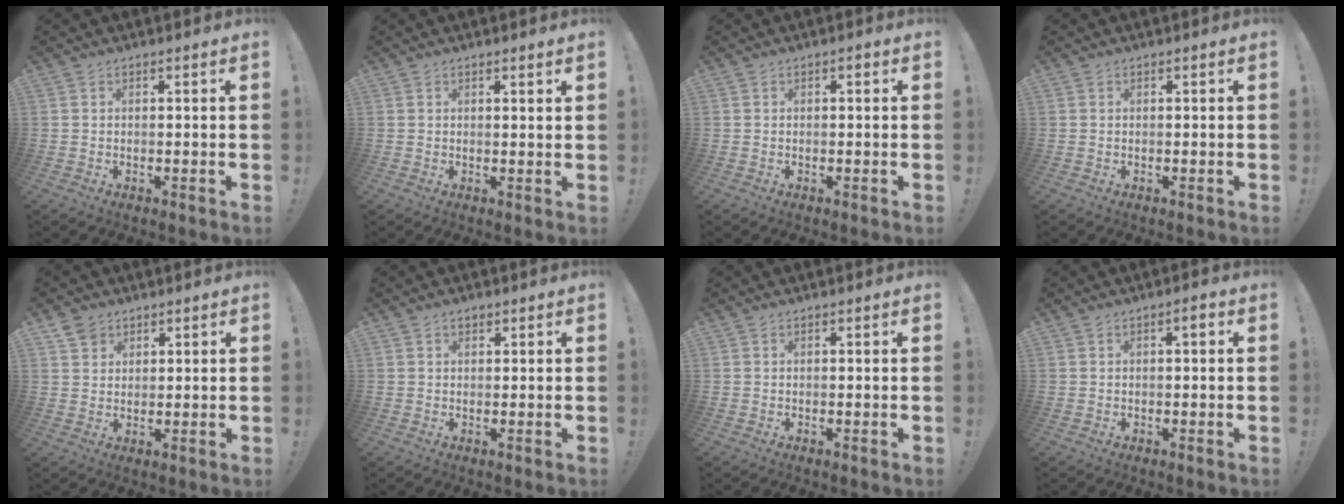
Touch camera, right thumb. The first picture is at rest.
{"total": 1.3, "force": [1.1, -0.1, 0.8], "torque": [-0.002, -0.008, 0.016]}
{"total": 0.6, "force": [-0.2, 0.3, 0.5], "torque": [-0.011, 0.003, -0.004]}
{"total": 0.0}
{"total": 4.1, "force": [2.7, 2.9, 0.8], "torque": [-0.006, -0.011, 0.050]}
{"total": 1.0, "force": [0.7, 0.6, 0.4], "torque": [-0.004, 0.000, 0.013]}
{"total": 0.0}
{"total": 1.6, "force": [0.0, 0.3, 1.6], "torque": [-0.025, 0.003, -0.005]}